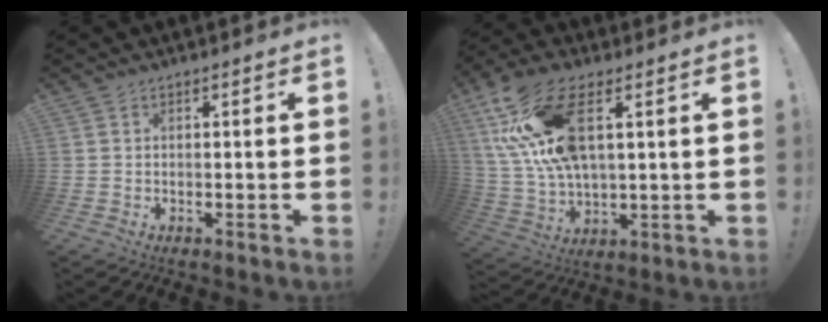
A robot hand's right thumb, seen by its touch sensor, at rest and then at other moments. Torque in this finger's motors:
{"motor_torque": [1.59, 1.73, 1.47, 1.30, 0.23]}